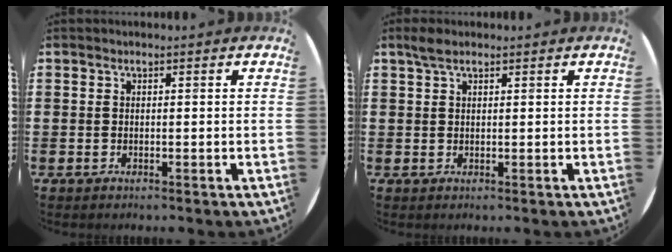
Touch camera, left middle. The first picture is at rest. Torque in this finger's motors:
{"motor_torque": [0.62, -0.45, 0.03, 0.02]}